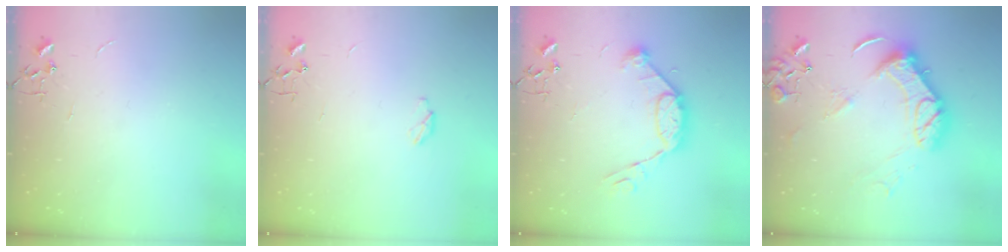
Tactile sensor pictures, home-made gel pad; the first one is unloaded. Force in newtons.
{"total": 3.8, "press": 3.8, "slide": 0.6}
{"total": 12.1, "press": 12.1, "slide": 1.2}
{"total": 16.9, "press": 16.7, "slide": 2.1}